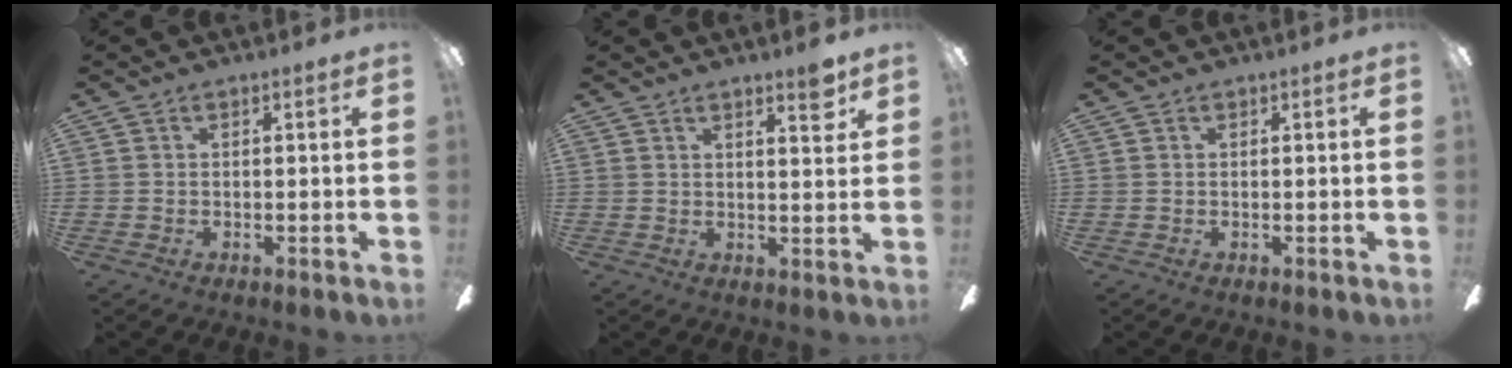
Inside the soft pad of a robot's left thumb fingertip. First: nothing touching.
{"total": 4.3, "force": [3.1, 0.6, 2.9], "torque": [-0.032, -0.020, 0.045]}
{"total": 0.0}